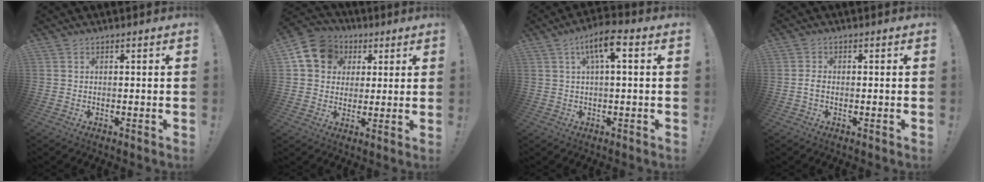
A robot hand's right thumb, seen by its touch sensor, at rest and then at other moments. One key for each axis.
{"total": 12.5, "fx": 4.1, "fy": 10.6, "fz": 5.2, "tx": -0.070, "ty": -0.009, "tz": 0.084}
{"total": 7.6, "fx": 2.2, "fy": 1.7, "fz": 7.1, "tx": -0.120, "ty": -0.004, "tz": 0.033}
{"total": 1.7, "fx": -0.6, "fy": 1.0, "fz": 1.3, "tx": -0.030, "ty": 0.010, "tz": -0.009}